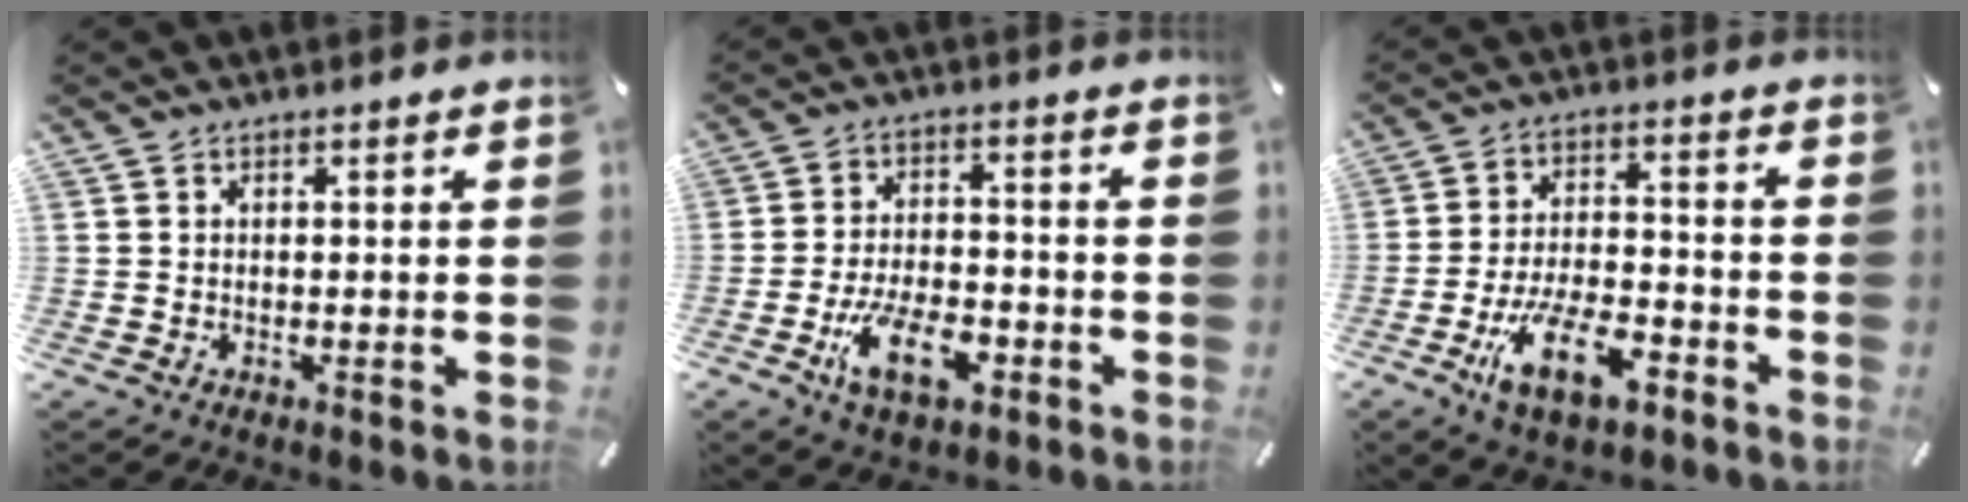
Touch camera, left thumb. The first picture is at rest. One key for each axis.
{"total": 11.6, "fx": -5.3, "fy": 6.1, "fz": 8.4, "tx": -0.169, "ty": 0.015, "tz": -0.094}
{"total": 13.5, "fx": -6.8, "fy": 6.1, "fz": 10.0, "tx": -0.196, "ty": 0.027, "tz": -0.119}